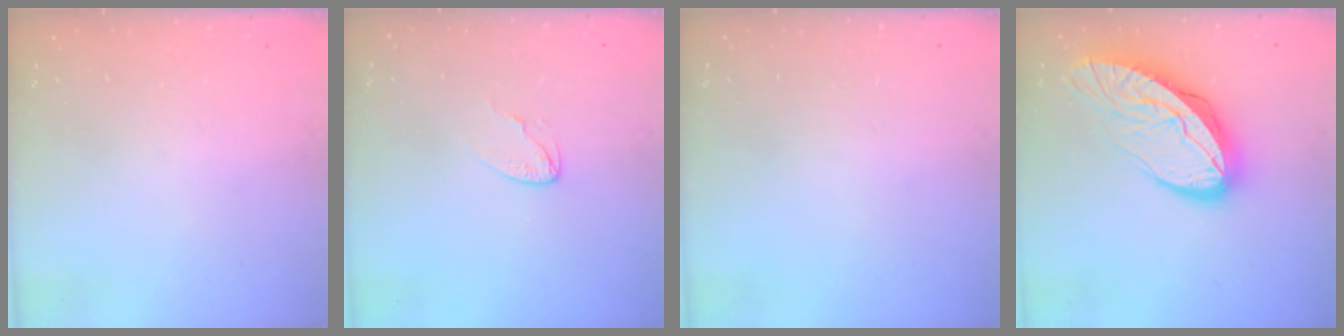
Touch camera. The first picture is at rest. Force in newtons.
{"total": 3.6, "press": 3.6, "slide": 0.3}
{"total": 0.0}
{"total": 14.9, "press": 14.8, "slide": 1.5}